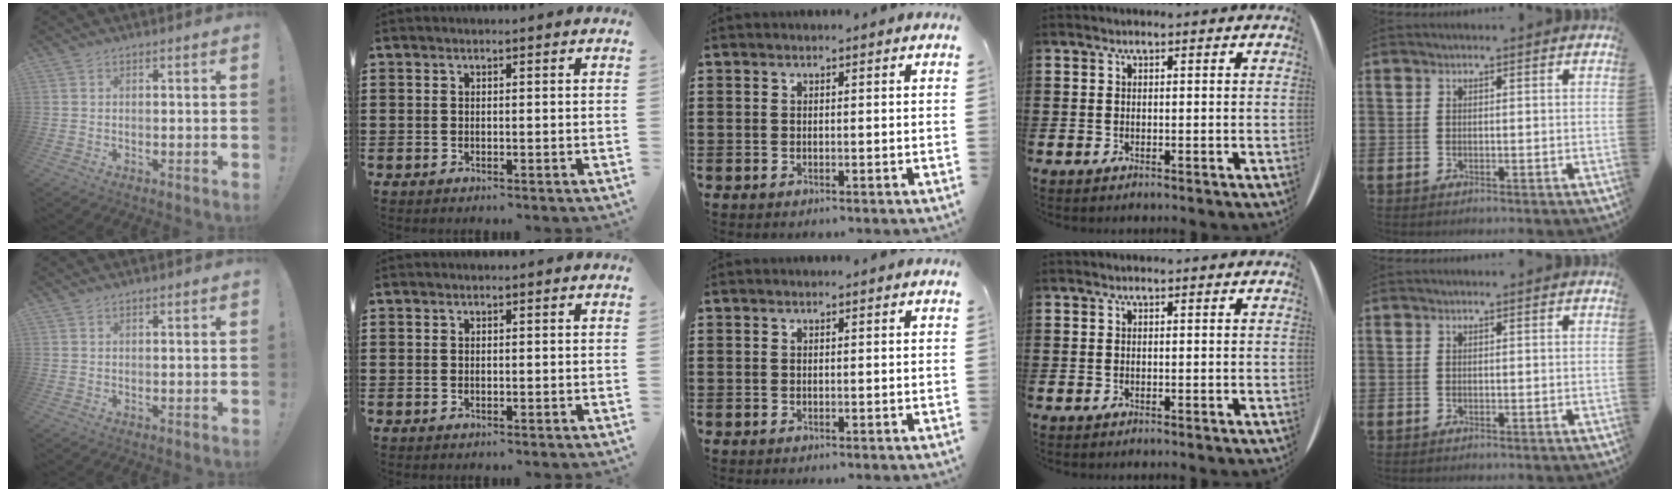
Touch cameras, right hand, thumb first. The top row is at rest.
{}